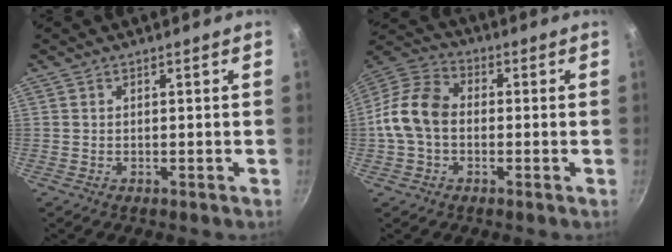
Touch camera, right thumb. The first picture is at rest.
{"total": 11.5, "force": [-0.8, 8.4, 7.8], "torque": [-0.130, 0.032, -0.035]}